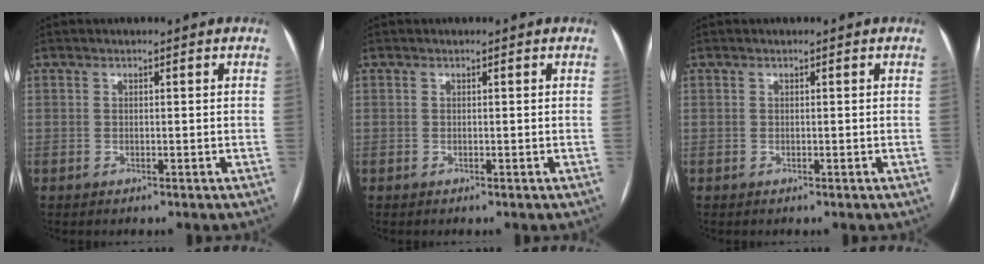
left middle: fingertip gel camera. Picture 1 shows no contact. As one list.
[{"total": 0.0}, {"total": 0.0}]